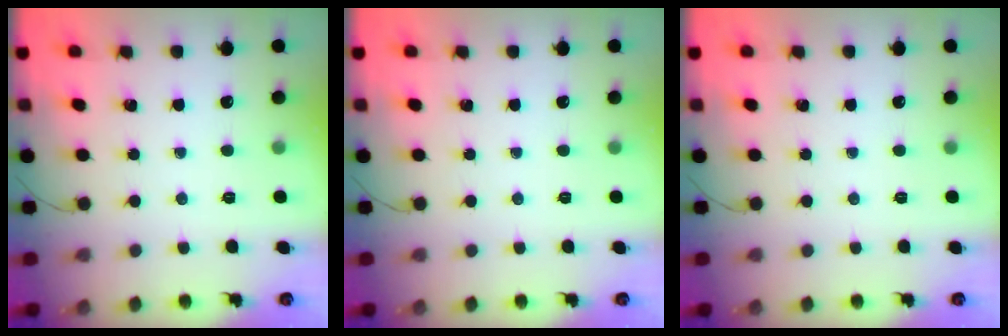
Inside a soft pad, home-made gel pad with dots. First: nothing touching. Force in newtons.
{"total": 0.0}
{"total": 0.0}